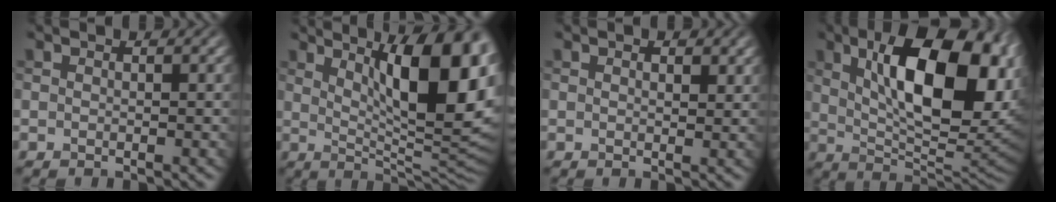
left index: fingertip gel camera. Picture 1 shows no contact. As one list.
[{"total": 13.4, "force": [4.5, 4.3, 11.9], "torque": [-0.124, 0.000, 0.066]}, {"total": 1.4, "force": [0.8, 0.7, 0.9], "torque": [-0.011, -0.001, 0.015]}, {"total": 14.6, "force": [3.7, 6.5, 12.5], "torque": [-0.175, 0.003, 0.055]}]